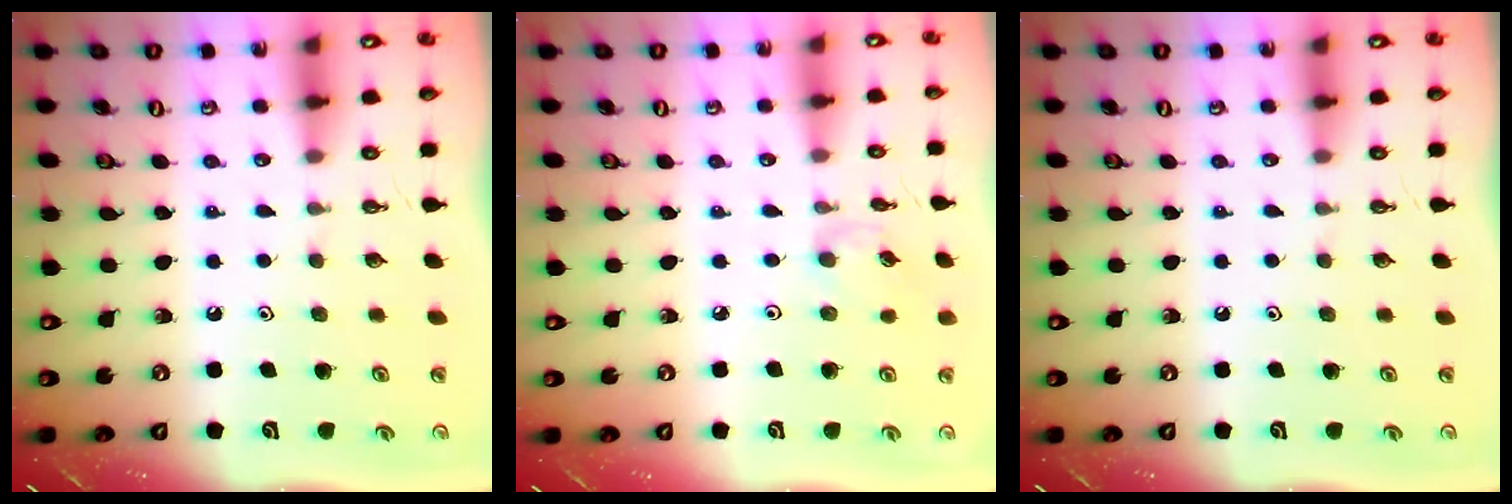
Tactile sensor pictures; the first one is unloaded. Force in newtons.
{"total": 2.5, "press": 2.5, "slide": 0.3}
{"total": 0.0}